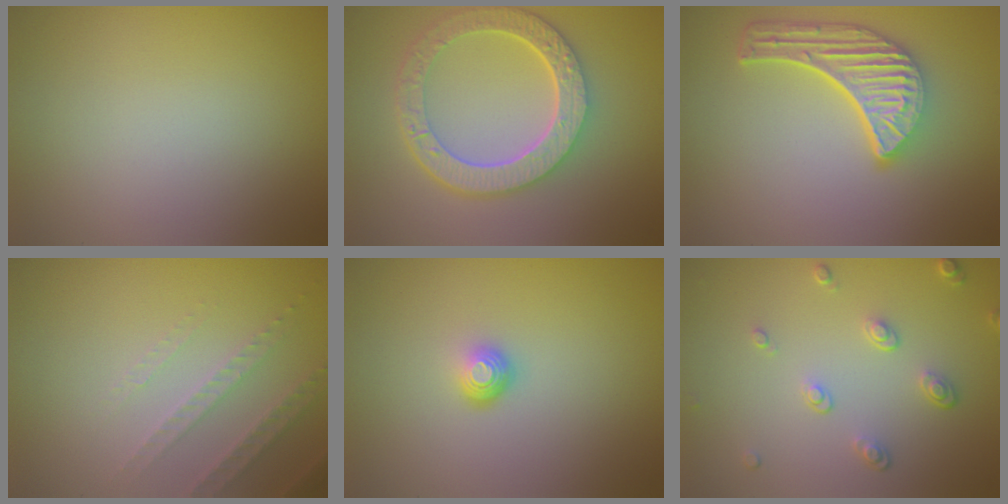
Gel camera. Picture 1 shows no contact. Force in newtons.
{"total": 6.4, "press": 4.9, "slide": 4.1}
{"total": 5.8, "press": 4.3, "slide": 3.8}
{"total": 2.5, "press": 2.4, "slide": 0.7}
{"total": 1.8, "press": 1.2, "slide": 1.4}
{"total": 2.2, "press": 1.4, "slide": 1.7}